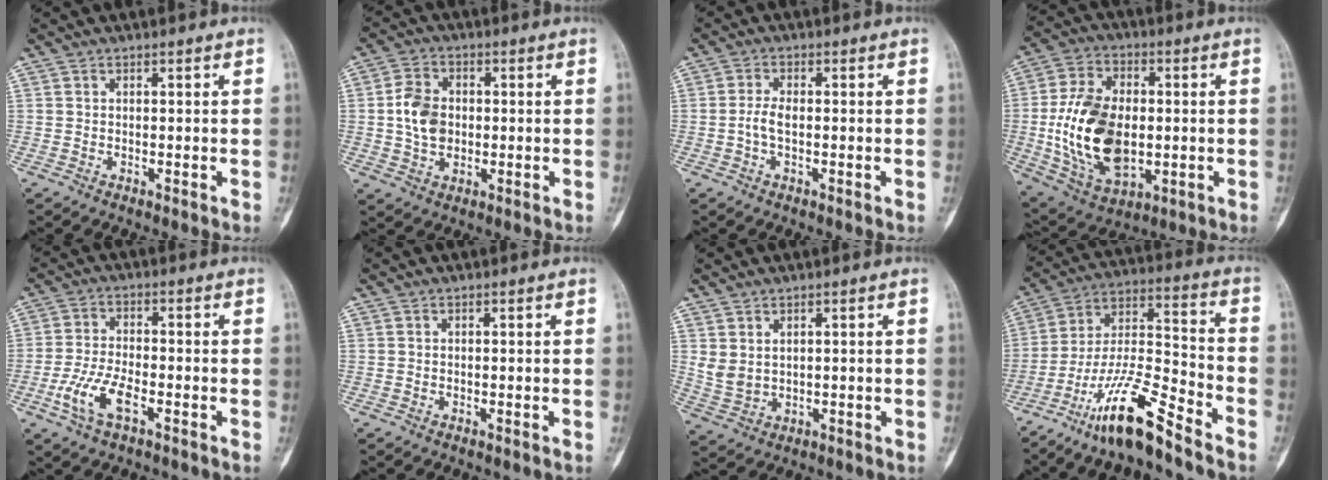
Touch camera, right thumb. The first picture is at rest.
{"total": 7.8, "force": [0.0, 5.7, 5.3], "torque": [-0.086, 0.006, -0.001]}
{"total": 3.0, "force": [-0.5, 1.3, 2.6], "torque": [-0.059, 0.005, -0.013]}
{"total": 19.8, "force": [-1.2, 12.4, 15.4], "torque": [-0.272, 0.001, -0.007]}
{"total": 7.8, "force": [-3.3, 3.2, 6.3], "torque": [-0.138, 0.013, -0.065]}
{"total": 0.0}
{"total": 3.8, "force": [1.4, 2.6, 2.5], "torque": [-0.042, -0.008, 0.040]}
{"total": 16.0, "force": [-11.5, 2.6, 10.8], "torque": [-0.203, 0.078, -0.211]}